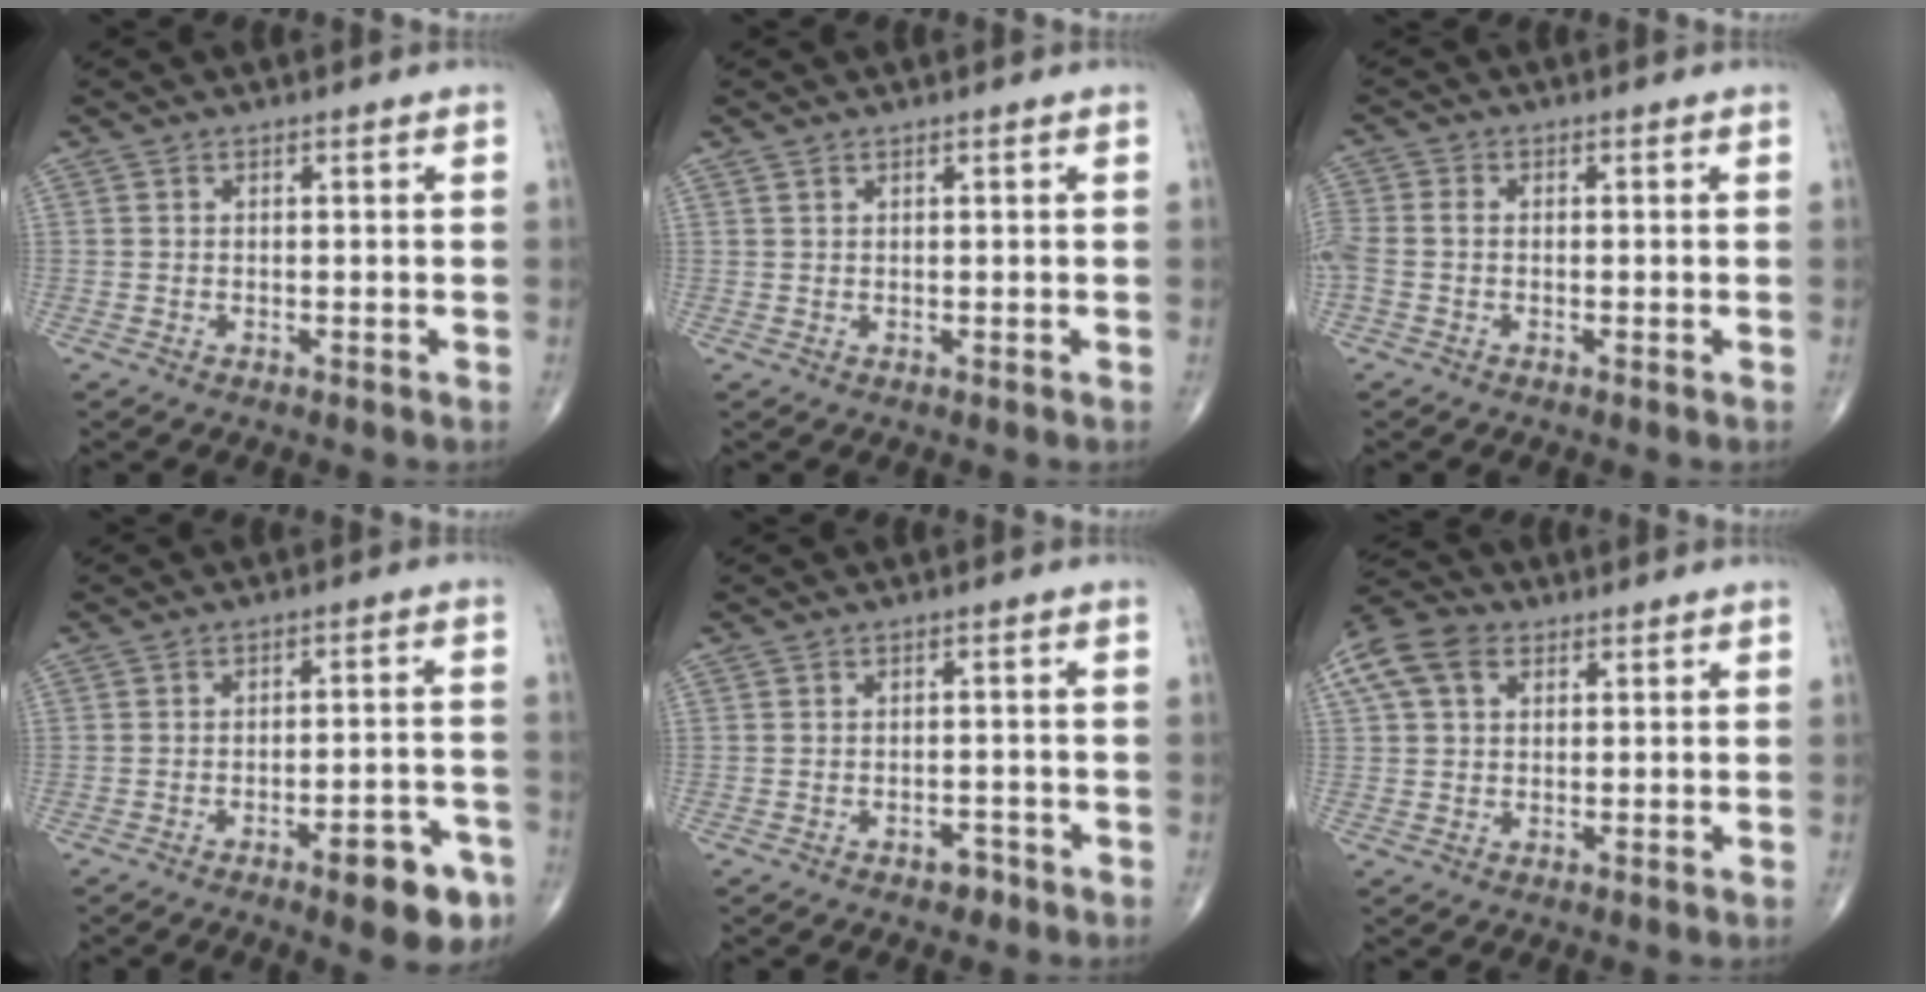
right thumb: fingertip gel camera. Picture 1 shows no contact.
{"total": 0.5, "force": [0.5, 0.2, 0.1], "torque": [-0.006, -0.001, 0.010]}
{"total": 4.7, "force": [-0.6, 3.2, 3.3], "torque": [-0.095, 0.010, -0.015]}
{"total": 9.6, "force": [-5.2, 3.1, 7.4], "torque": [-0.081, 0.031, -0.063]}
{"total": 2.1, "force": [-1.4, 1.2, 1.0], "torque": [-0.009, 0.008, -0.018]}
{"total": 9.8, "force": [3.8, 6.8, 5.9], "torque": [-0.121, 0.022, 0.067]}